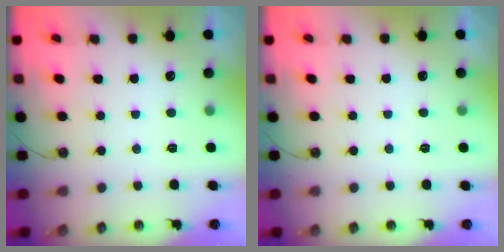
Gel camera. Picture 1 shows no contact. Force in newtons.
{"total": 2.3, "press": 2.2, "slide": 0.4}